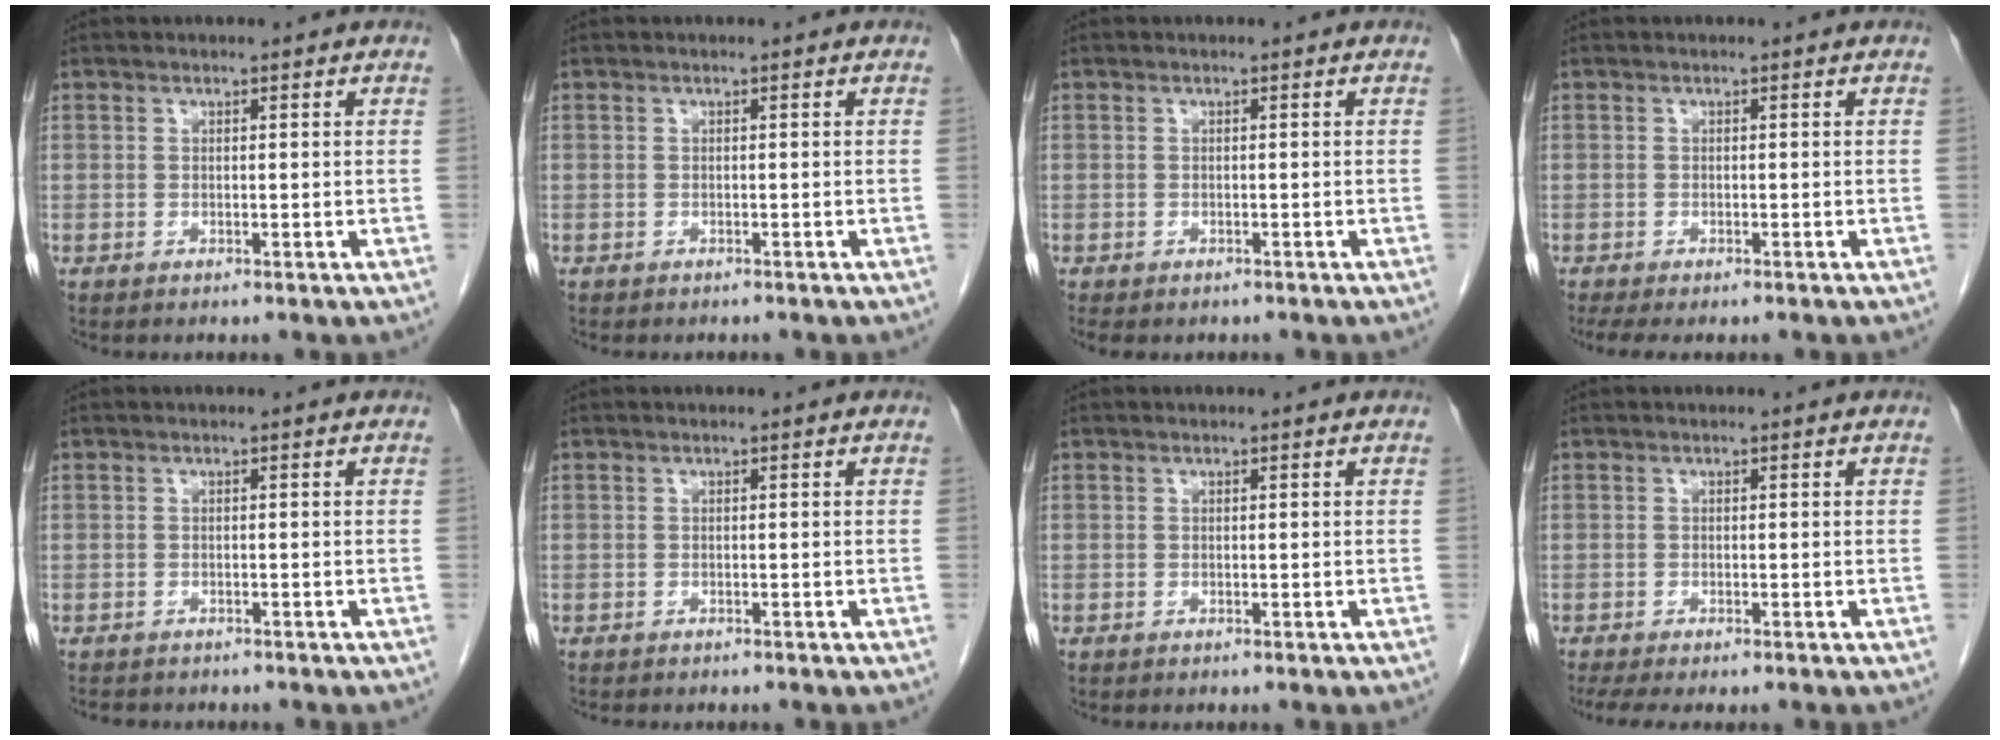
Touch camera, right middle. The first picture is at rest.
{"total": 1.3, "force": [-1.2, 0.4, 0.3], "torque": [-0.014, -0.003, -0.015]}
{"total": 3.6, "force": [-2.9, 1.7, 1.2], "torque": [-0.015, -0.005, -0.037]}
{"total": 4.6, "force": [-3.7, 1.2, 2.5], "torque": [-0.036, -0.014, -0.053]}
{"total": 4.4, "force": [-3.8, 1.7, 1.5], "torque": [-0.025, -0.005, -0.048]}
{"total": 2.5, "force": [-2.1, 0.8, 0.9], "torque": [-0.018, -0.007, -0.022]}
{"total": 0.0}
{"total": 5.0, "force": [-4.1, 0.8, 2.8], "torque": [-0.040, -0.013, -0.063]}